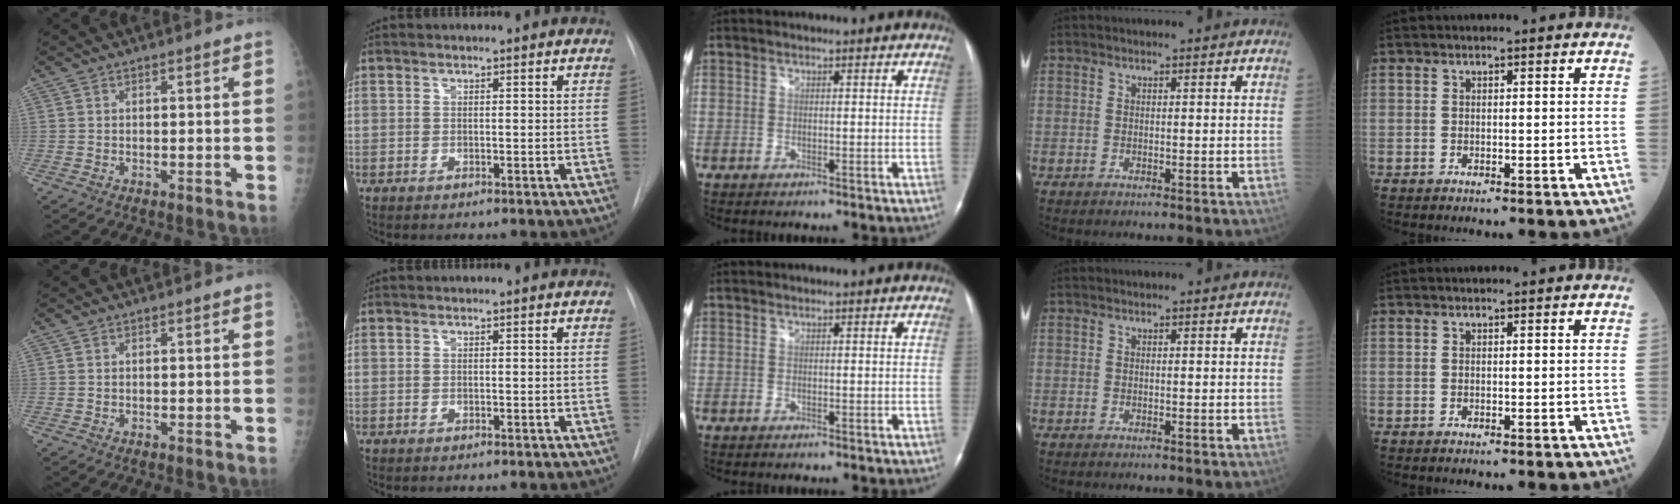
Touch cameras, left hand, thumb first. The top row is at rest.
{}